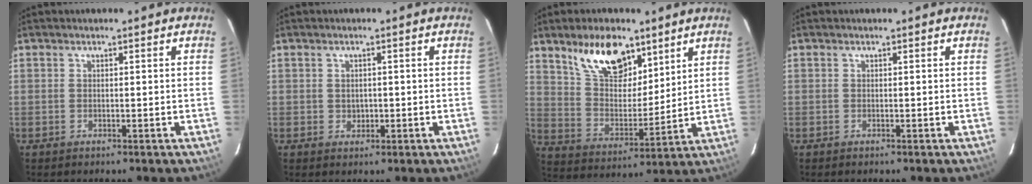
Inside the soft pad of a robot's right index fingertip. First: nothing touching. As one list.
[{"total": 1.7, "force": [-0.1, 1.6, 0.5], "torque": [-0.005, 0.004, 0.002]}, {"total": 14.4, "force": [9.3, 6.8, 8.6], "torque": [-0.153, 0.009, 0.177]}, {"total": 0.0}]